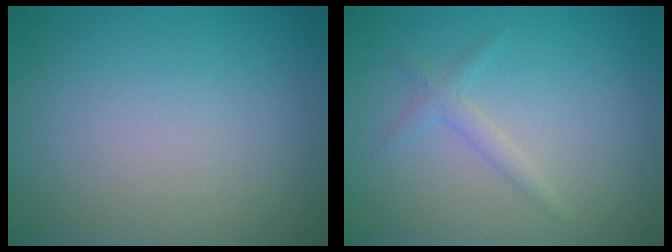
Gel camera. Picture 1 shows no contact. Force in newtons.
{"total": 1.4, "press": 1.4, "slide": 0.1}